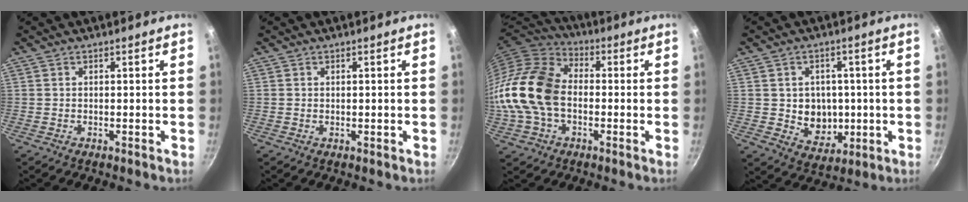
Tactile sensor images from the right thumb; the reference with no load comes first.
{"total": 0.0}
{"total": 17.6, "force": [-1.7, 12.4, 12.4], "torque": [-0.229, 0.032, -0.046]}
{"total": 8.8, "force": [-0.2, 7.6, 4.4], "torque": [-0.032, -0.003, 0.011]}